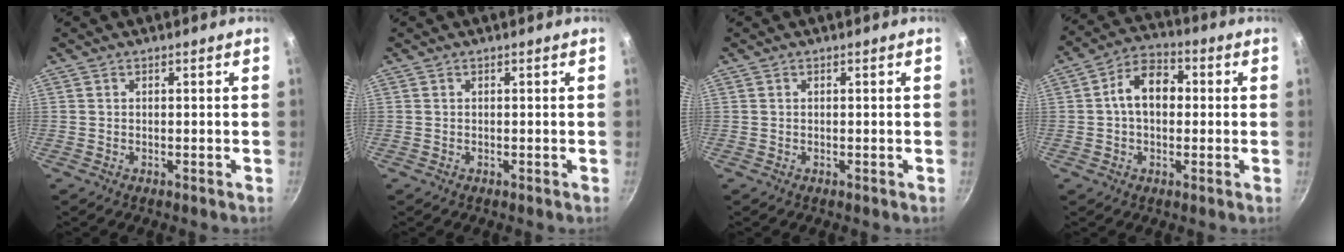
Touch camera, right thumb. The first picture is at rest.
{"total": 0.0}
{"total": 0.0}
{"total": 9.4, "force": [0.6, 6.5, 6.7], "torque": [-0.080, 0.026, -0.004]}